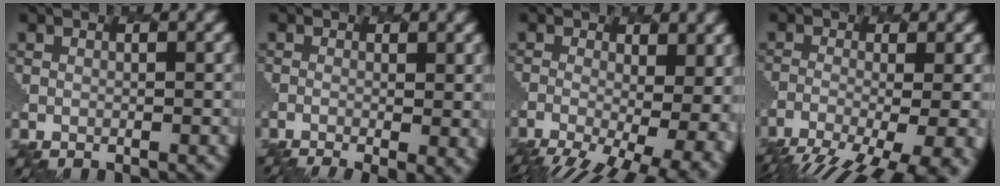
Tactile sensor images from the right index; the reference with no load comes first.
{"total": 5.1, "force": [-2.3, 1.6, 4.2], "torque": [-0.056, 0.006, -0.021]}
{"total": 13.1, "force": [-5.8, 6.2, 10.0], "torque": [-0.132, -0.019, -0.042]}
{"total": 12.5, "force": [-9.1, 3.5, 7.8], "torque": [-0.116, -0.026, -0.112]}